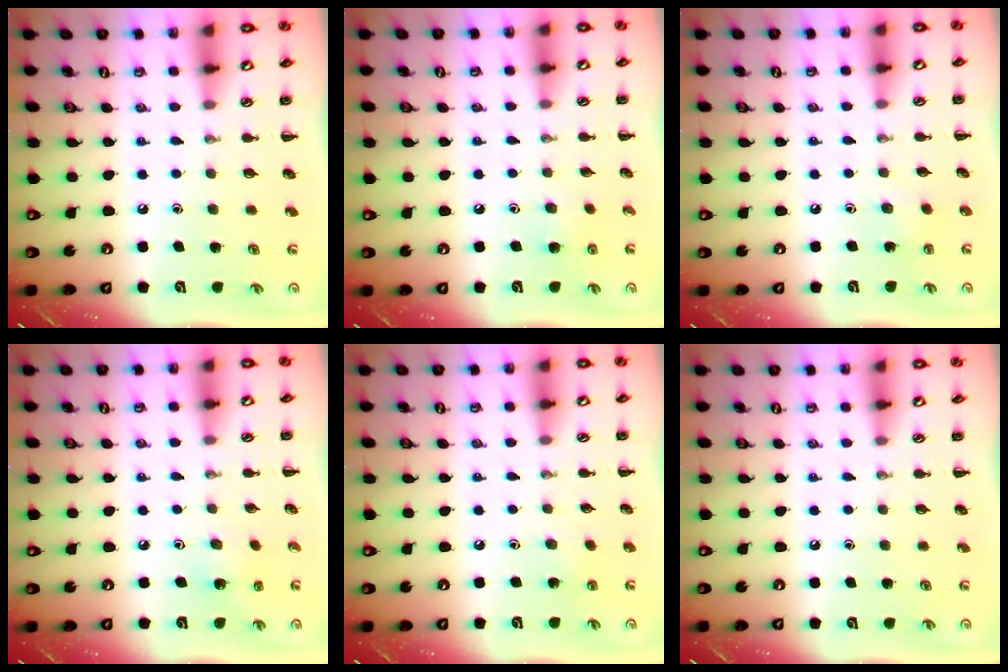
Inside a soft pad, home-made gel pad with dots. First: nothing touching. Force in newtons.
{"total": 4.1, "press": 3.9, "slide": 1.4}
{"total": 2.2, "press": 2.0, "slide": 0.8}
{"total": 2.7, "press": 2.5, "slide": 0.9}
{"total": 5.3, "press": 5.1, "slide": 1.3}
{"total": 0.0}